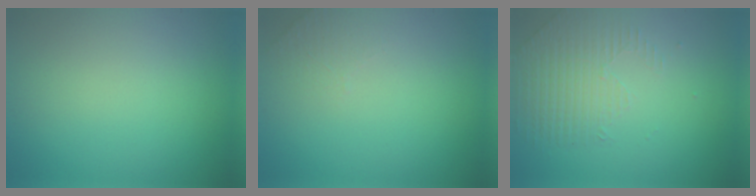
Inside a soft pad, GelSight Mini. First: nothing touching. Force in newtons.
{"total": 1.3, "press": 1.2, "slide": 0.3}
{"total": 1.7, "press": 1.3, "slide": 1.1}